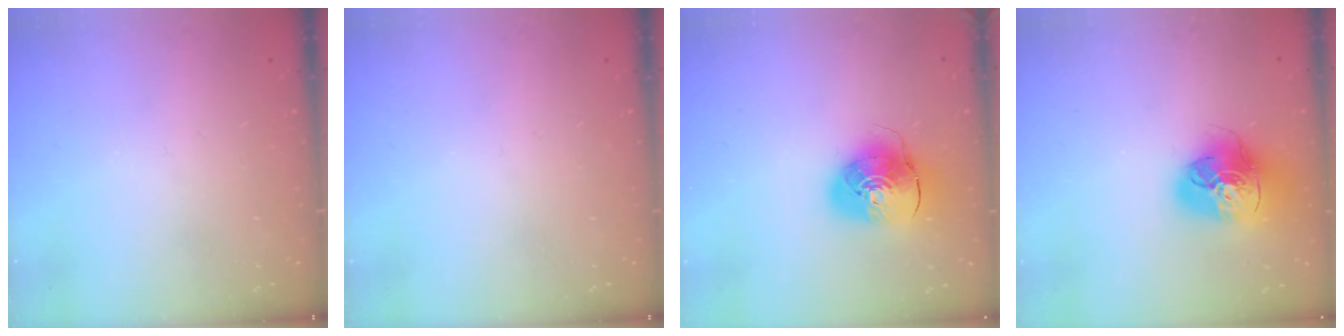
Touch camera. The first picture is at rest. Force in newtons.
{"total": 0.0}
{"total": 10.9, "press": 10.7, "slide": 1.6}
{"total": 18.6, "press": 18.5, "slide": 2.0}